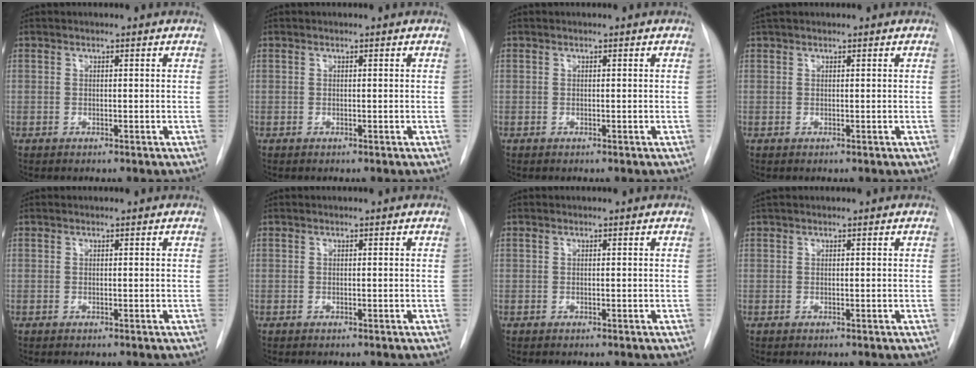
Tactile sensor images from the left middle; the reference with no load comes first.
{"total": 0.0}
{"total": 0.0}
{"total": 1.8, "force": [1.6, 0.4, 0.7], "torque": [-0.017, 0.024, 0.031]}
{"total": 0.0}
{"total": 0.0}
{"total": 0.0}
{"total": 1.2, "force": [1.1, 0.2, 0.5], "torque": [-0.015, 0.022, 0.023]}